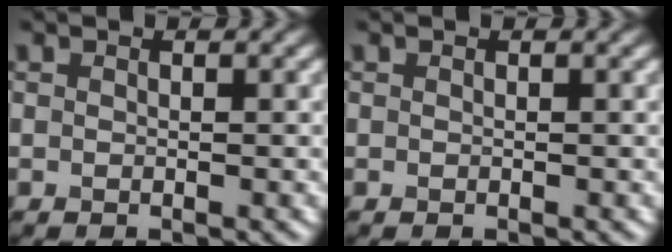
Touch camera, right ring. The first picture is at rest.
{"total": 0.0}